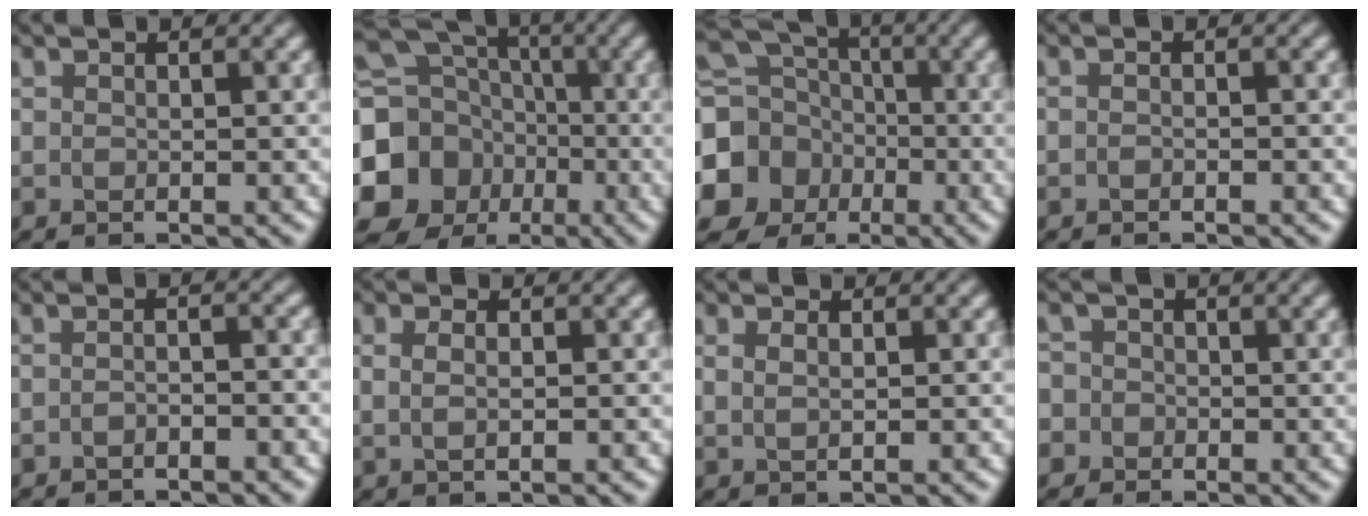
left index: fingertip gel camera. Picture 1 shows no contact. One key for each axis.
{"total": 19.2, "fx": -4.1, "fy": 17.7, "fz": 6.3, "tx": -0.172, "ty": -0.022, "tz": -0.111}
{"total": 15.1, "fx": -3.8, "fy": 13.8, "fz": 4.8, "tx": -0.166, "ty": -0.029, "tz": -0.093}
{"total": 0.7, "fx": -0.4, "fy": 0.2, "fz": 0.5, "tx": -0.011, "ty": -0.003, "tz": -0.012}
{"total": 1.7, "fx": -1.2, "fy": 0.4, "fz": 1.2, "tx": -0.021, "ty": 0.003, "tz": -0.024}
{"total": 2.8, "fx": 0.9, "fy": 1.6, "fz": 2.1, "tx": -0.024, "ty": 0.011, "tz": -0.006}
{"total": 1.8, "fx": 0.8, "fy": 1.0, "fz": 1.3, "tx": -0.024, "ty": 0.000, "tz": 0.006}
{"total": 4.2, "fx": -1.1, "fy": 3.9, "fz": 1.0, "tx": -0.010, "ty": 0.017, "tz": -0.055}